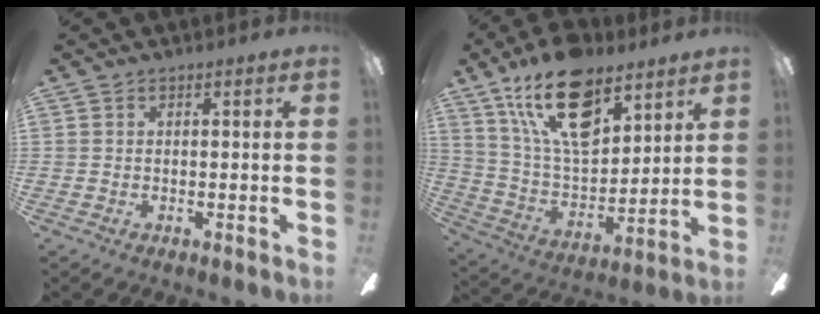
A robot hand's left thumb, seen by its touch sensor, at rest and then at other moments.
{"total": 21.3, "force": [12.7, 10.8, 13.3], "torque": [-0.238, -0.057, 0.225]}